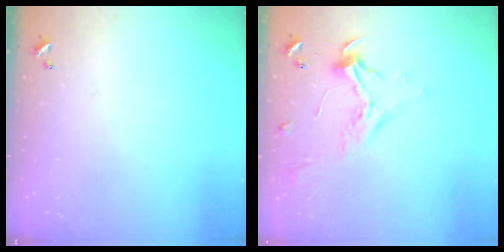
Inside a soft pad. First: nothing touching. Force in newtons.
{"total": 2.4, "press": 2.3, "slide": 0.8}